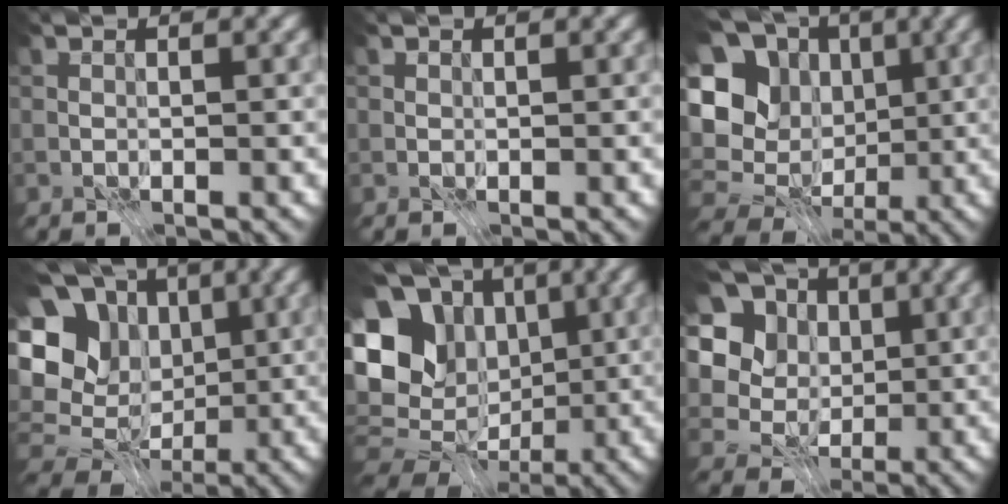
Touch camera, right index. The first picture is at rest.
{"total": 0.0}
{"total": 14.0, "force": [0.0, 11.8, 7.5], "torque": [-0.155, 0.021, -0.012]}
{"total": 14.6, "force": [0.7, 12.2, 8.1], "torque": [-0.169, 0.036, -0.001]}
{"total": 15.7, "force": [1.2, 12.8, 9.0], "torque": [-0.179, 0.024, 0.009]}
{"total": 14.5, "force": [2.3, 13.0, 5.9], "torque": [-0.176, 0.034, 0.027]}